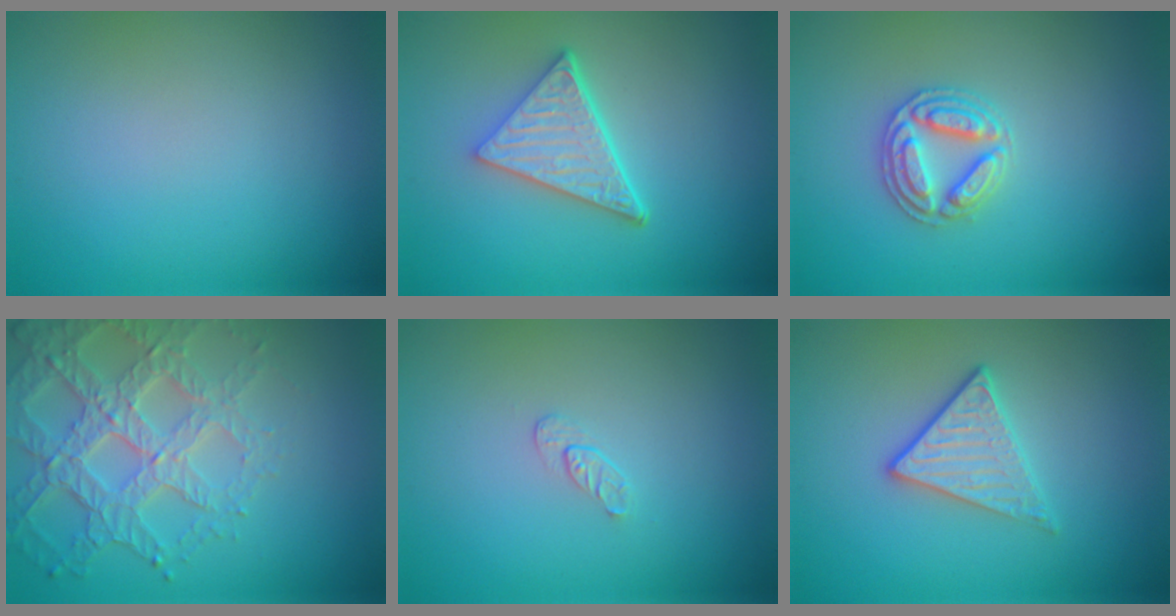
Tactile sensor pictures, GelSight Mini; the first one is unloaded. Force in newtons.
{"total": 5.0, "press": 3.6, "slide": 3.5}
{"total": 2.9, "press": 2.9, "slide": 0.2}
{"total": 6.0, "press": 4.7, "slide": 3.7}
{"total": 0.8, "press": 0.5, "slide": 0.7}
{"total": 2.8, "press": 2.6, "slide": 1.1}